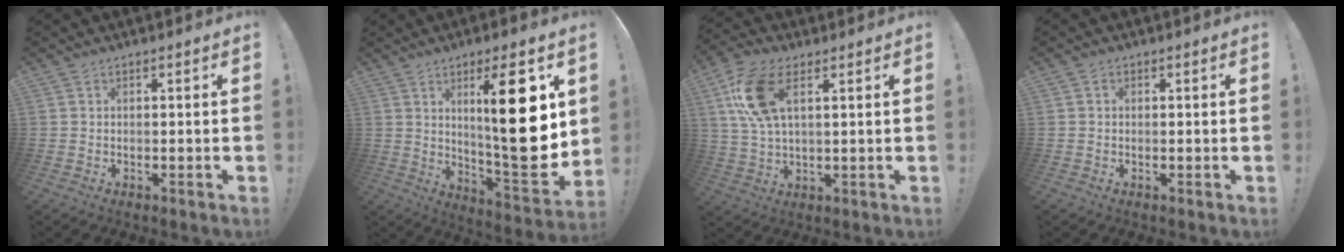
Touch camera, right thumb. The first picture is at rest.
{"total": 22.1, "force": [6.5, 5.0, 20.5], "torque": [-0.306, -0.038, 0.092]}
{"total": 13.5, "force": [4.9, 6.8, 10.5], "torque": [-0.200, -0.004, 0.094]}
{"total": 0.7, "force": [-0.1, 0.7, 0.1], "torque": [-0.003, 0.003, -0.002]}